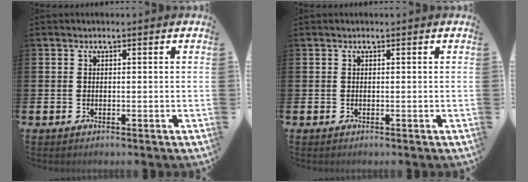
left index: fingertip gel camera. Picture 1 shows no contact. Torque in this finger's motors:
{"motor_torque": [-0.05, 0.00, -0.09, -0.03]}